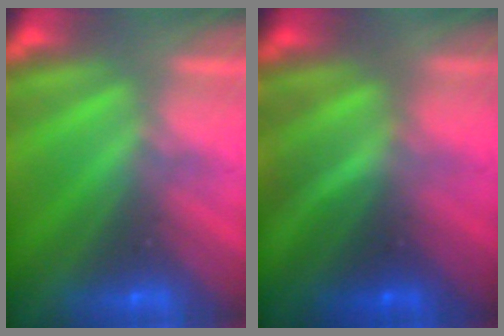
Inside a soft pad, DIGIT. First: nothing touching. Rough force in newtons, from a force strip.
{"total": 1.3}